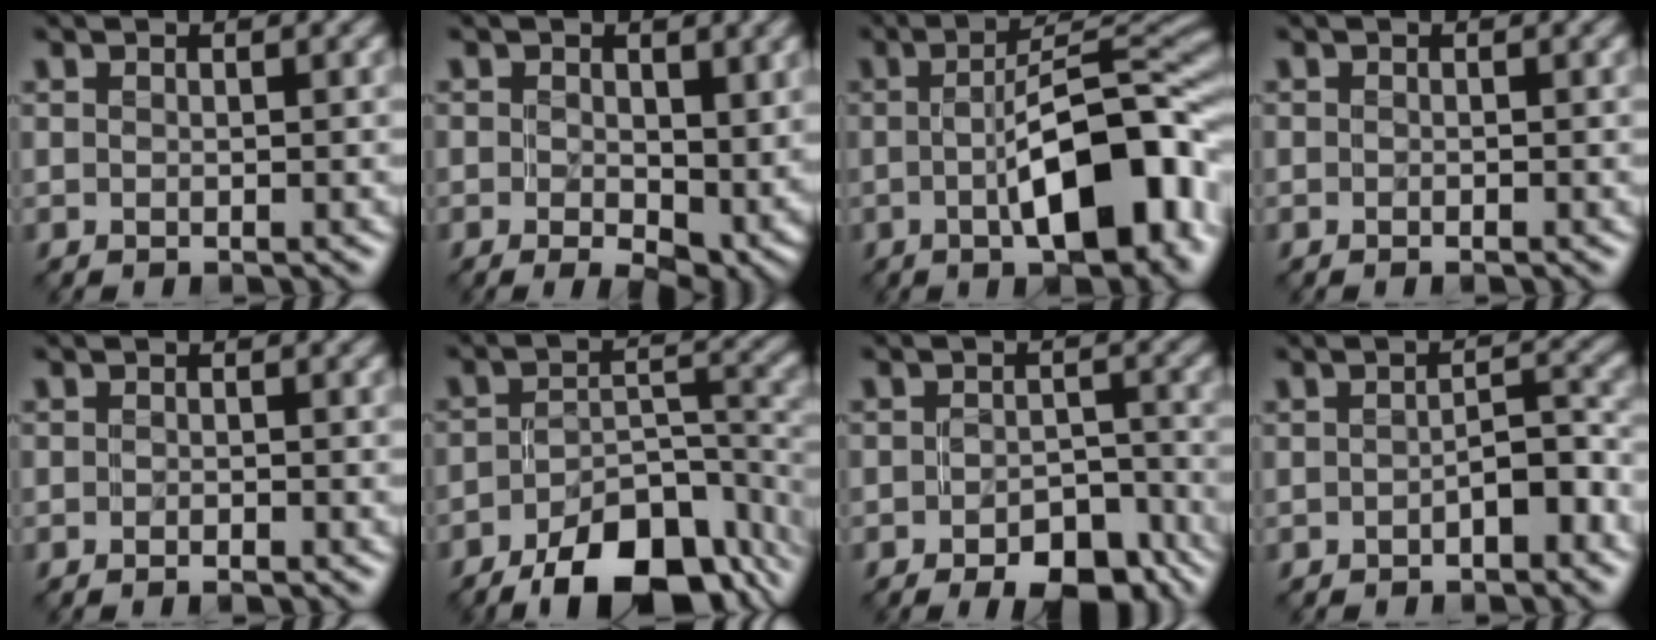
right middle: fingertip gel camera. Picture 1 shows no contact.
{"total": 6.8, "force": [-0.2, 4.0, 5.6], "torque": [-0.086, -0.020, 0.002]}
{"total": 11.5, "force": [-2.6, 3.7, 10.6], "torque": [-0.138, 0.004, -0.042]}
{"total": 0.5, "force": [-0.4, 0.2, 0.2], "torque": [-0.005, -0.002, -0.009]}
{"total": 0.8, "force": [-0.6, 0.2, 0.4], "torque": [-0.008, -0.002, -0.012]}
{"total": 10.9, "force": [-7.5, 4.4, 6.5], "torque": [-0.097, -0.013, -0.119]}
{"total": 6.7, "force": [-4.5, 3.1, 3.9], "torque": [-0.045, -0.012, -0.061]}
{"total": 2.8, "force": [-1.3, 1.0, 2.3], "torque": [-0.036, 0.003, -0.022]}